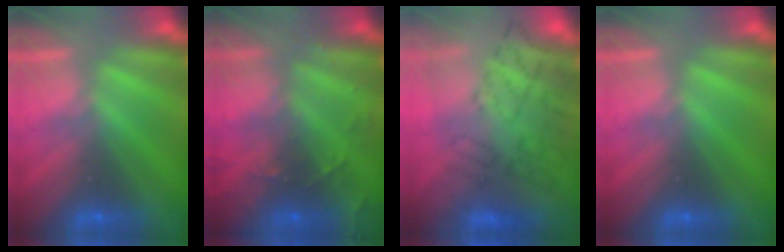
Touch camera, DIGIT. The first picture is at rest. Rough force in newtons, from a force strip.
{"total": 9.4}
{"total": 9.1}
{"total": 0.0}